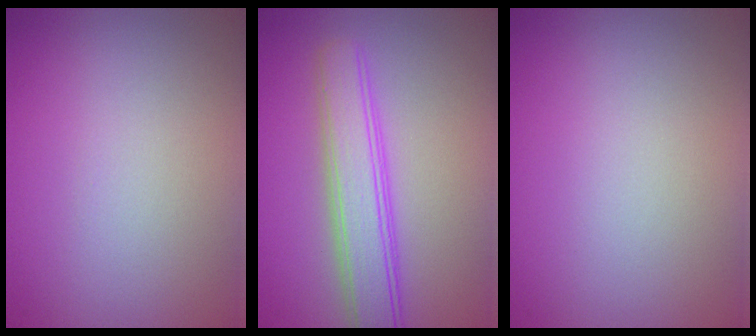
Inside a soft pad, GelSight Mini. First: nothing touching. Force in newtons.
{"total": 4.5, "press": 4.5, "slide": 0.1}
{"total": 0.0}